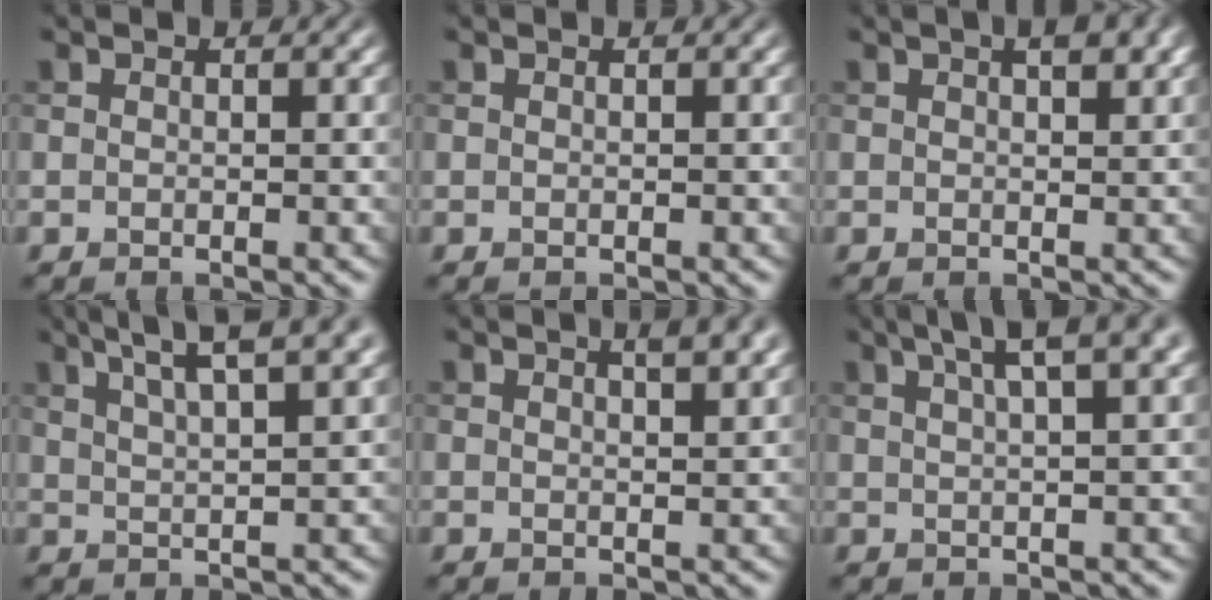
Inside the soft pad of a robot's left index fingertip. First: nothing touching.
{"total": 0.0}
{"total": 2.7, "force": [1.4, 0.9, 2.1], "torque": [-0.020, 0.003, 0.017]}
{"total": 8.0, "force": [5.1, 2.0, 5.7], "torque": [-0.069, 0.031, 0.052]}
{"total": 3.9, "force": [2.2, 1.4, 2.9], "torque": [-0.010, 0.014, 0.010]}
{"total": 6.3, "force": [3.9, 1.4, 4.7], "torque": [-0.053, 0.023, 0.047]}